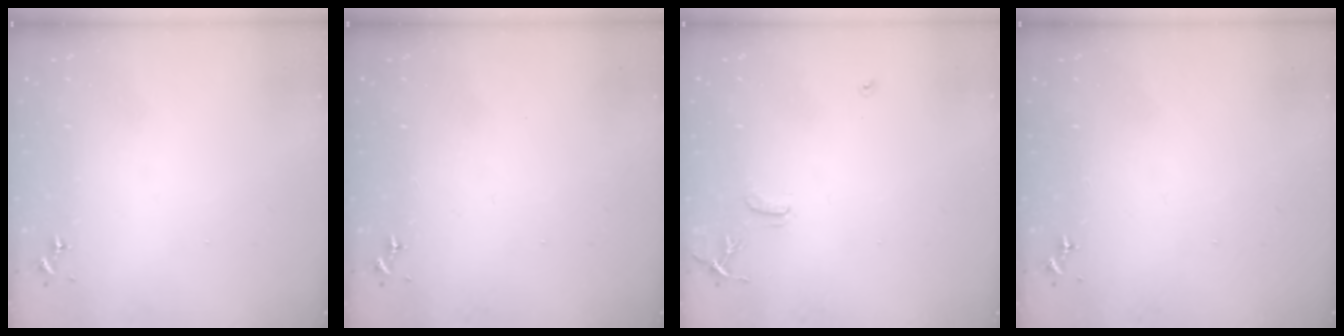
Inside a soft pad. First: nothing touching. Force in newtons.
{"total": 0.0}
{"total": 7.9, "press": 7.9, "slide": 0.7}
{"total": 0.0}